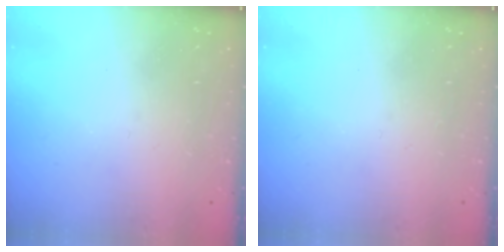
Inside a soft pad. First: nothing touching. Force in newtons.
{"total": 0.0}